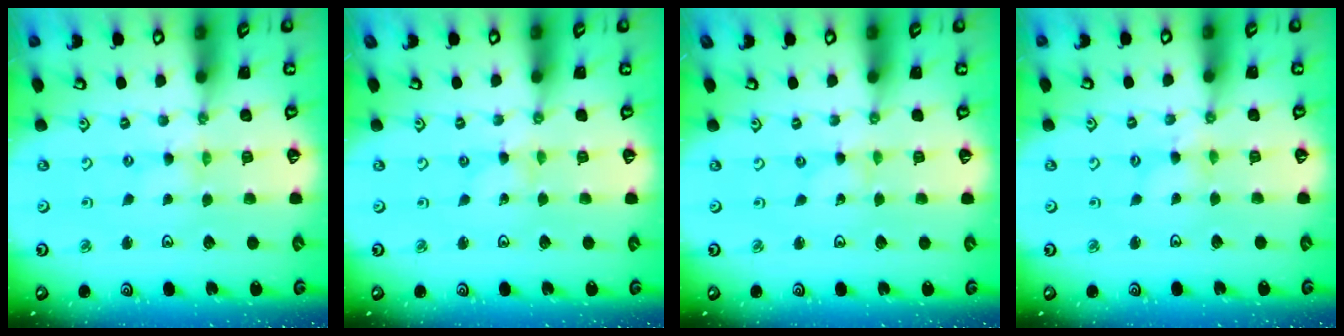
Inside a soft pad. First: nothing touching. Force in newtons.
{"total": 0.0}
{"total": 0.0}
{"total": 1.7, "press": 1.7, "slide": 0.3}